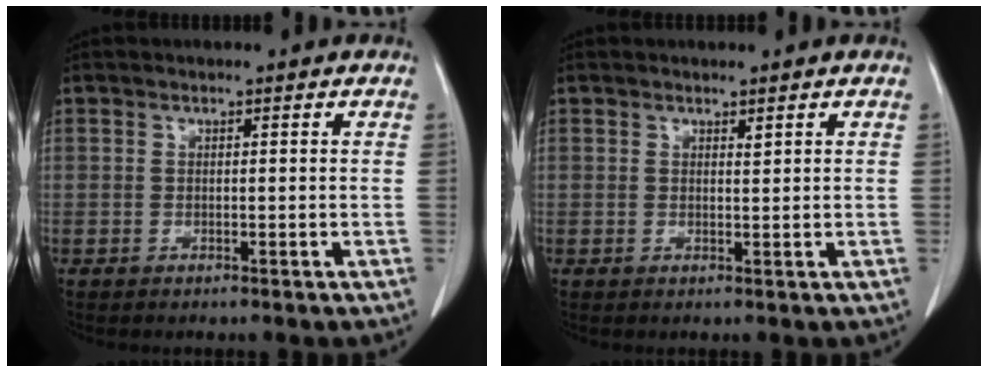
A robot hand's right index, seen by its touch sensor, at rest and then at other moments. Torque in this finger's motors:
{"motor_torque": [-0.10, 0.14, 0.00, -0.01]}